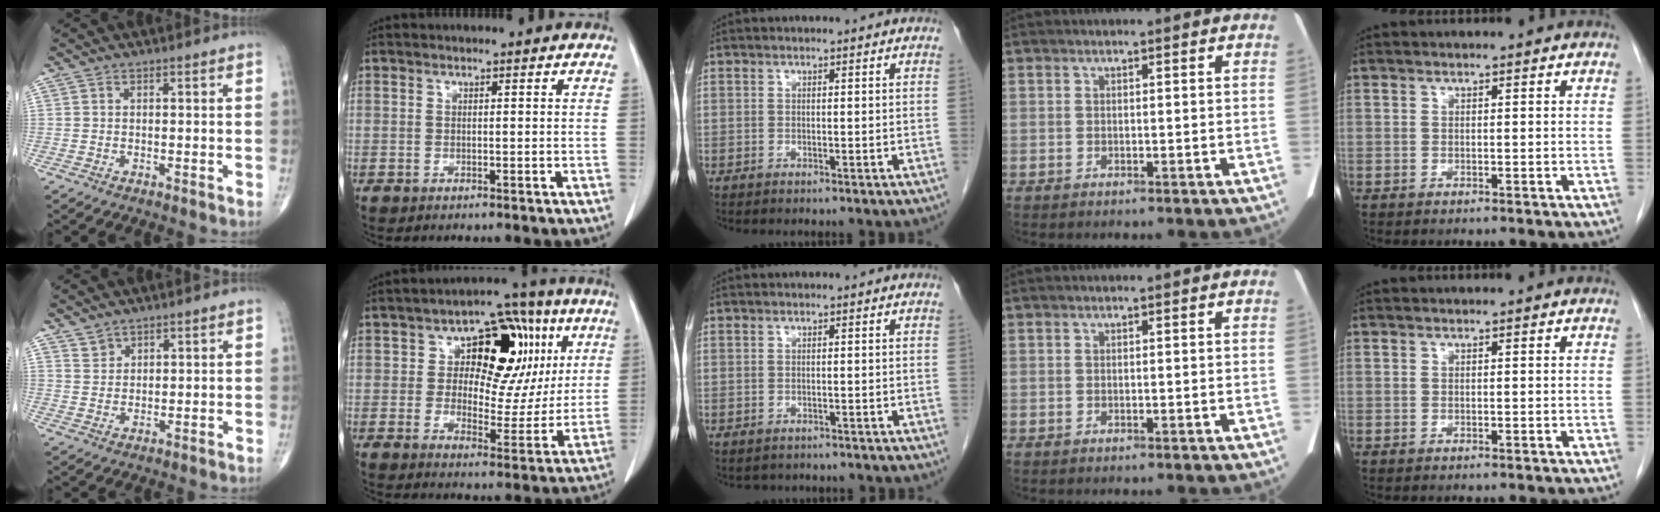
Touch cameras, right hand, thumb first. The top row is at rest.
{"thumb": {"total": 2.3, "force": [1.9, 1.2, 0.1], "torque": [0.015, -0.012, 0.032]}, "index": {"total": 14.5, "force": [4.8, 8.7, 10.5], "torque": [-0.121, 0.036, 0.074]}, "middle": {"total": 1.6, "force": [-1.3, 0.9, 0.1], "torque": [-0.005, 0.001, -0.017]}}